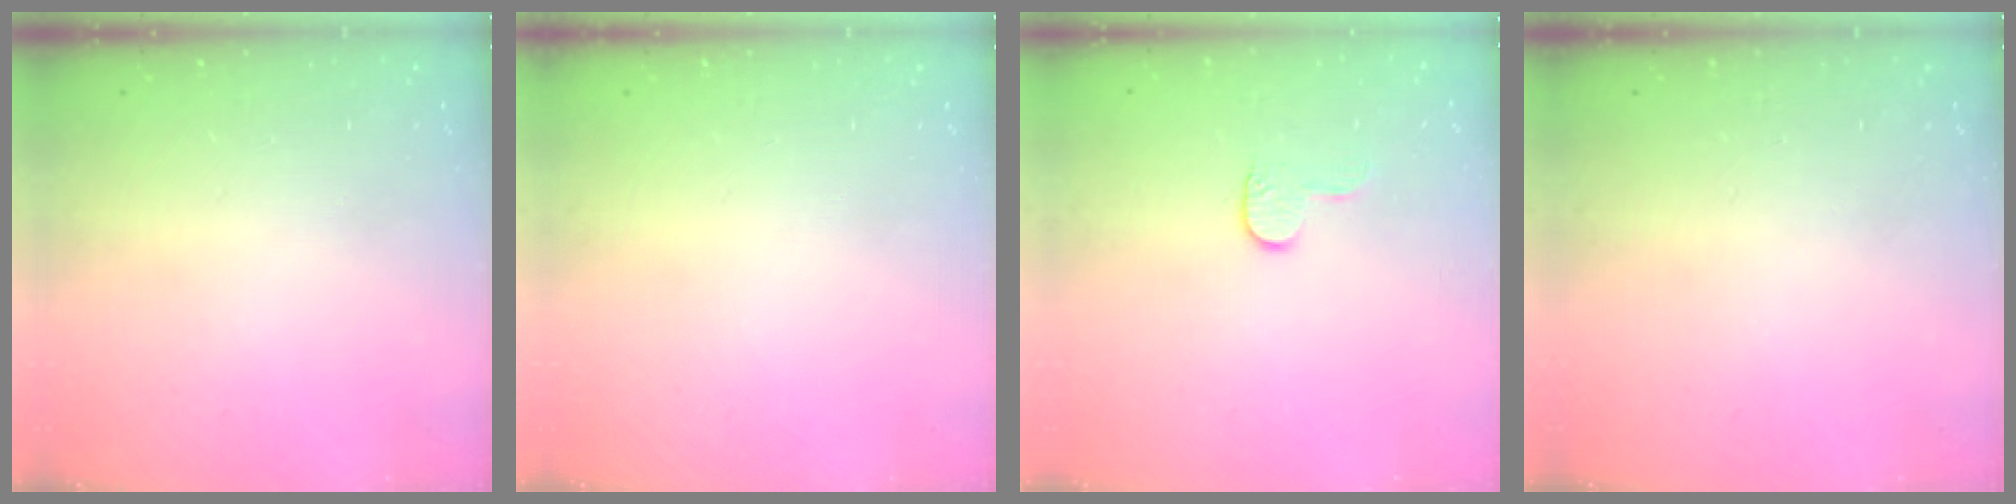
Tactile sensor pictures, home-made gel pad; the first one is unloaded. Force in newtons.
{"total": 0.0}
{"total": 4.2, "press": 4.2, "slide": 0.3}
{"total": 0.0}